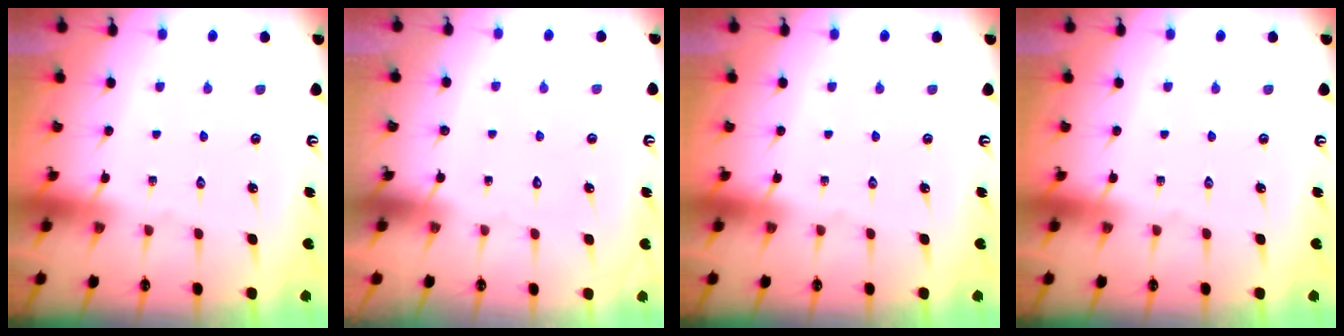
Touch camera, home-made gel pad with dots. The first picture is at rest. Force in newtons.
{"total": 1.5, "press": 1.5, "slide": 0.0}
{"total": 0.0}
{"total": 0.0}